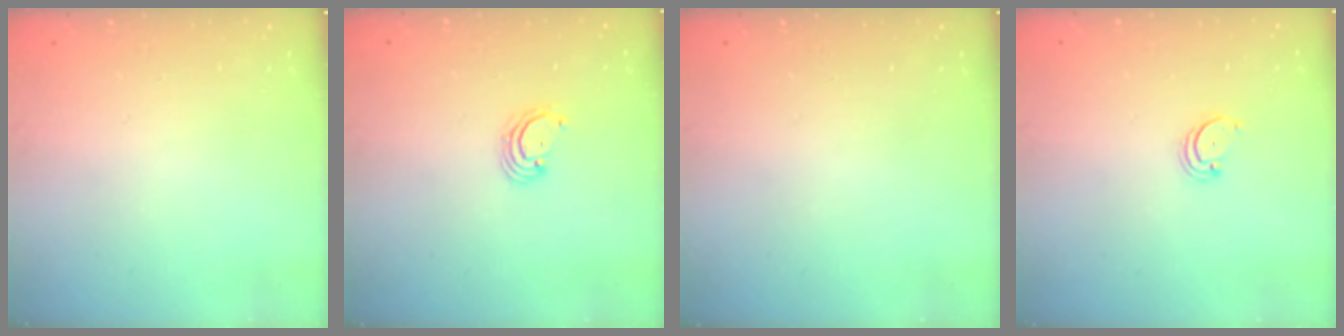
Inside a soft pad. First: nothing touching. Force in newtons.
{"total": 2.3, "press": 2.3, "slide": 0.1}
{"total": 0.0}
{"total": 2.2, "press": 2.2, "slide": 0.2}